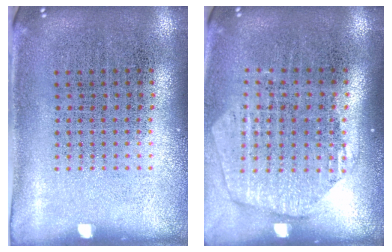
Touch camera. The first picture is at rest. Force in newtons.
{"total": 1.7, "press": 1.5, "slide": 0.8}